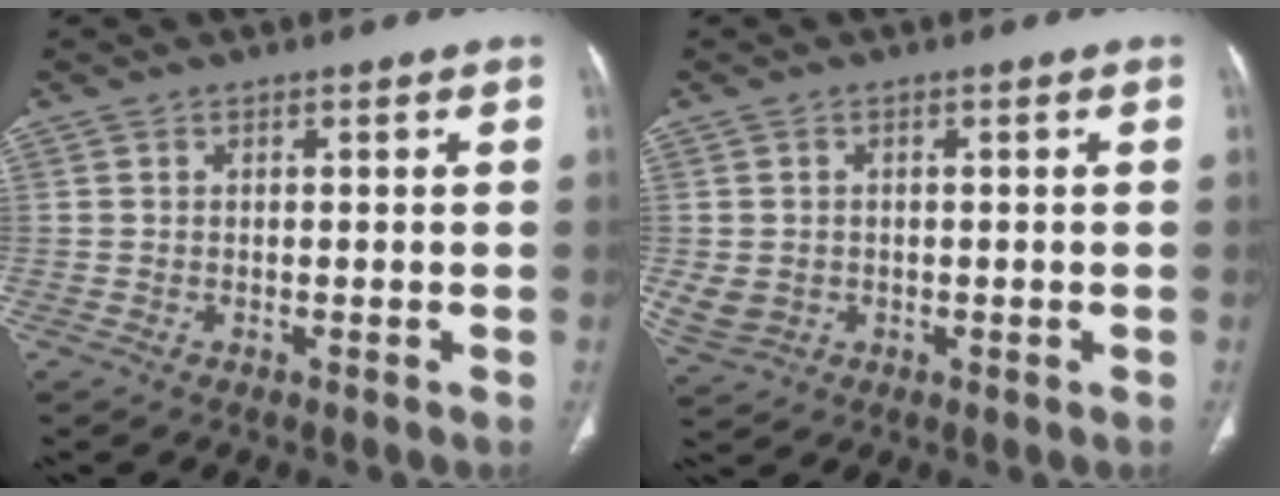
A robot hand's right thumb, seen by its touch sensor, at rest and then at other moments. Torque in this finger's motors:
{"motor_torque": [1.26, 0.84, 0.94, -1.01, 0.18]}